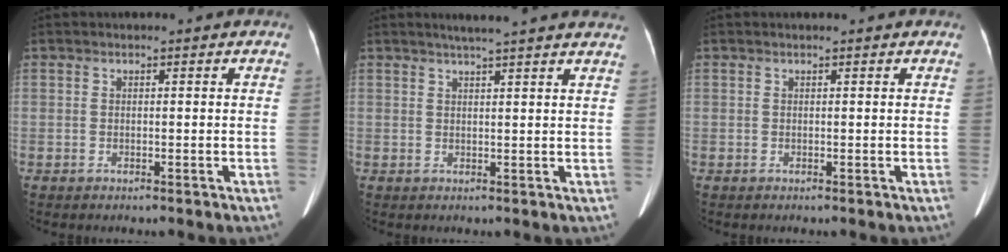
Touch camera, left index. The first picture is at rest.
{"total": 11.4, "force": [10.0, 0.1, 5.5], "torque": [-0.078, 0.020, 0.110]}
{"total": 0.8, "force": [0.8, 0.0, 0.3], "torque": [-0.005, 0.008, 0.011]}